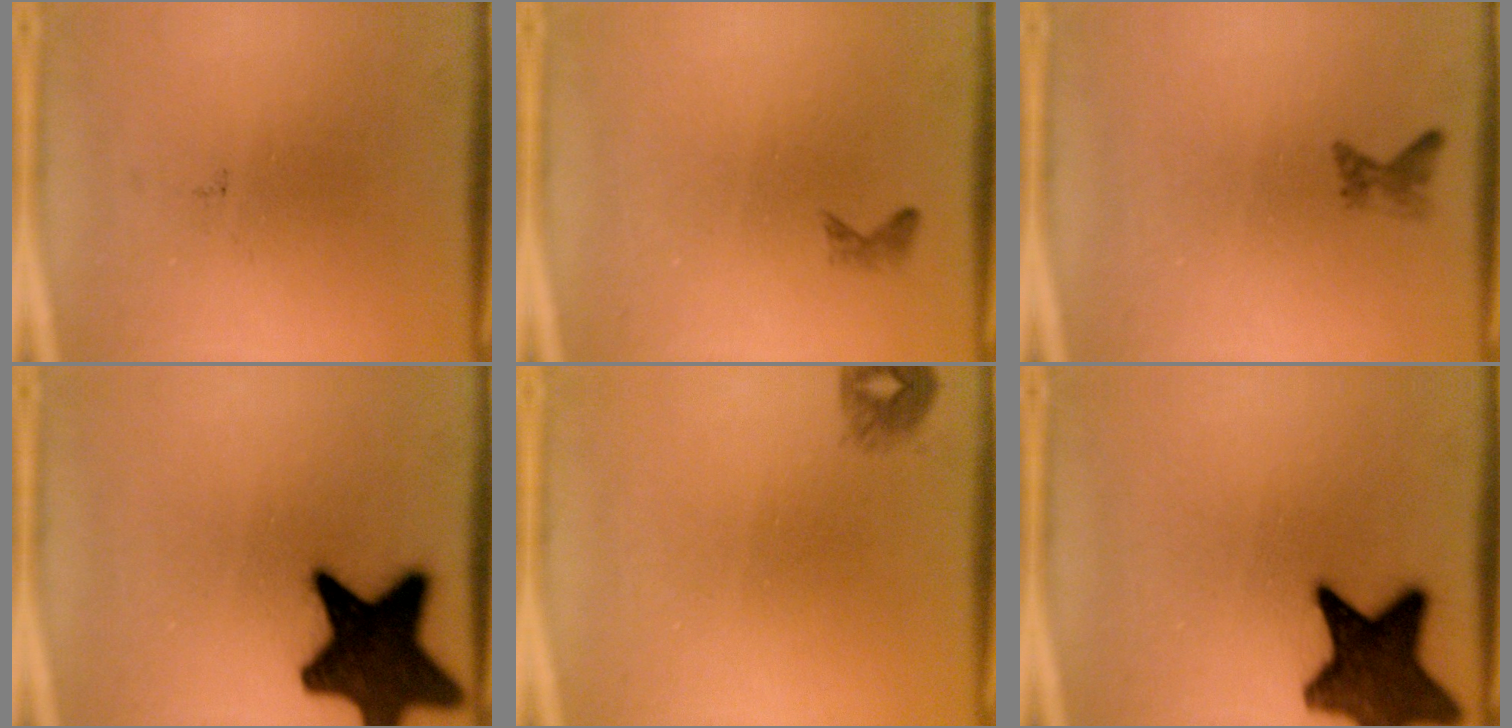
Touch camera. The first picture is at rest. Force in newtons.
{"total": 0.7}
{"total": 1.2}
{"total": 19.4}
{"total": 1.2}
{"total": 16.2}